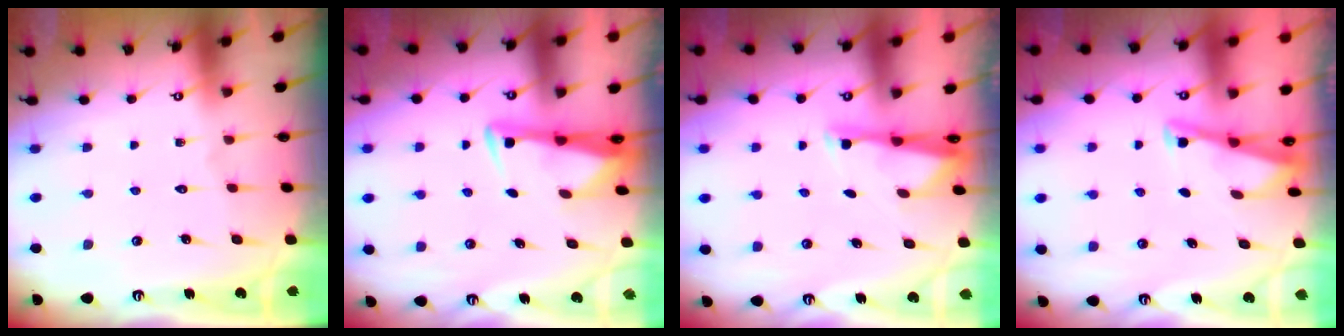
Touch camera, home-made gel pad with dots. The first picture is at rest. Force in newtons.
{"total": 3.3, "press": 3.2, "slide": 0.9}
{"total": 2.7, "press": 2.7, "slide": 0.5}
{"total": 2.9, "press": 2.9, "slide": 0.2}